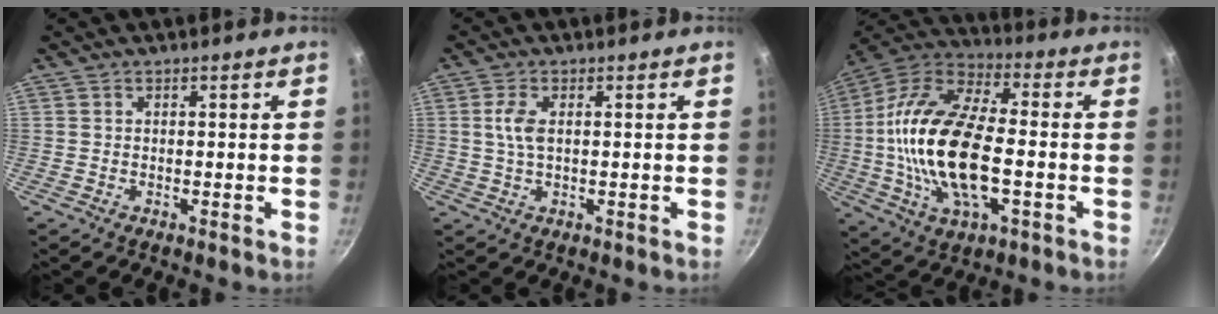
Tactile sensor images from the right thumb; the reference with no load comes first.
{"total": 4.0, "force": [0.7, 1.9, 3.4], "torque": [-0.074, 0.004, 0.013]}
{"total": 22.6, "force": [-2.6, 10.8, 19.7], "torque": [-0.380, 0.027, -0.057]}